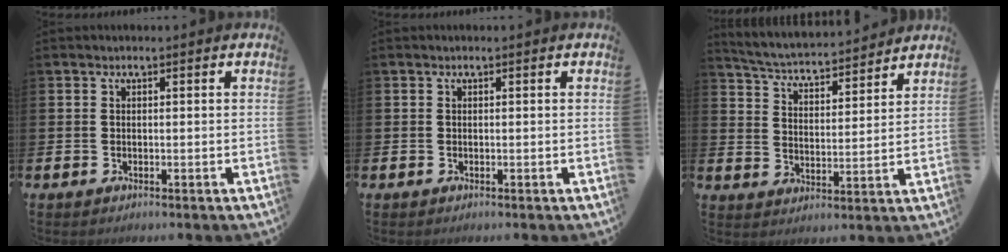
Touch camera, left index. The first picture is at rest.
{"total": 0.0}
{"total": 4.7, "force": [4.7, 0.5, 0.7], "torque": [-0.041, -0.040, 0.077]}